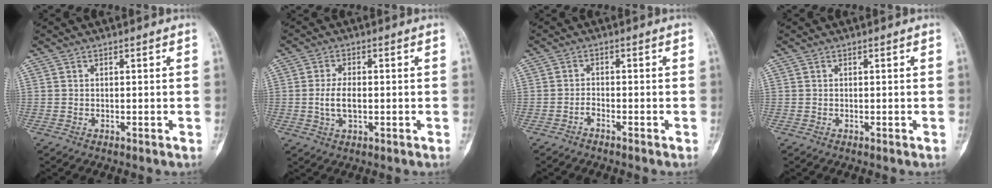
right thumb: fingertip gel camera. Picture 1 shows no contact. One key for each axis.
{"total": 4.9, "fx": -0.5, "fy": 2.5, "fz": 4.2, "tx": -0.077, "ty": 0.003, "tz": -0.012}
{"total": 1.3, "fx": -1.2, "fy": 0.3, "fz": 0.6, "tx": -0.015, "ty": 0.012, "tz": -0.023}
{"total": 0.0}